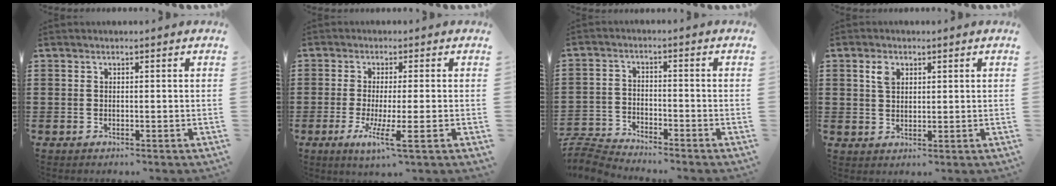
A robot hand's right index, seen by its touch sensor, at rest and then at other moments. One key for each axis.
{"total": 5.4, "fx": -2.0, "fy": -0.3, "fz": 5.0, "tx": -0.106, "ty": -0.024, "tz": -0.037}
{"total": 4.3, "fx": -4.3, "fy": 0.4, "fz": 0.3, "tx": -0.028, "ty": -0.003, "tz": -0.096}
{"total": 2.7, "fx": 1.3, "fy": 1.7, "fz": 1.6, "tx": -0.039, "ty": 0.007, "tz": 0.023}